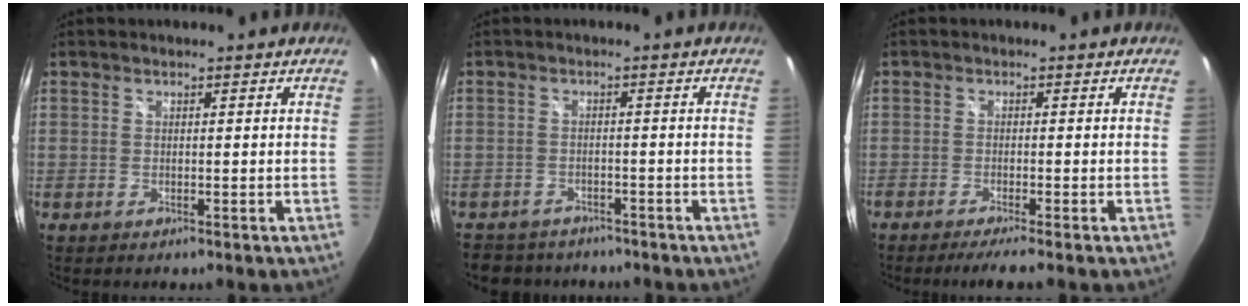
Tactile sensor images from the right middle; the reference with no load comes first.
{"total": 8.0, "force": [-6.8, 3.8, 1.8], "torque": [-0.049, 0.001, -0.101]}
{"total": 3.6, "force": [-2.9, -0.7, 2.0], "torque": [-0.041, -0.013, -0.052]}